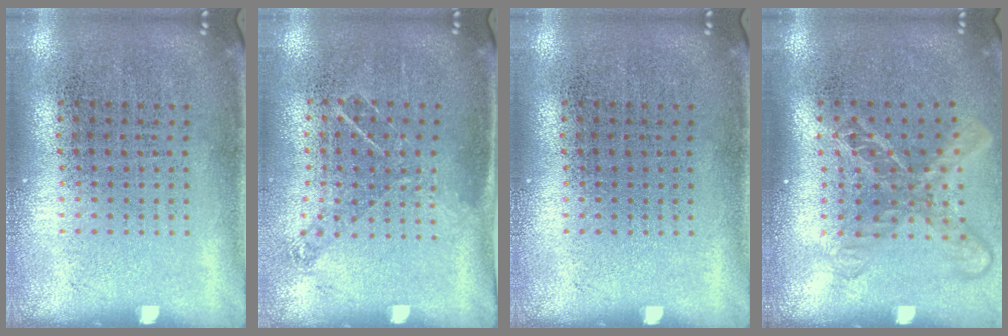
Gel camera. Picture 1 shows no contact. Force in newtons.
{"total": 0.8, "press": 0.8, "slide": 0.2}
{"total": 0.0}
{"total": 1.7, "press": 1.3, "slide": 1.1}